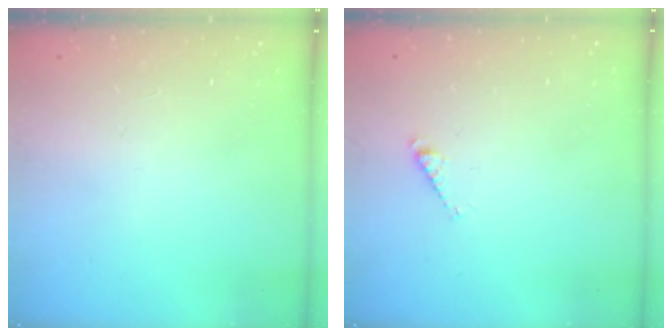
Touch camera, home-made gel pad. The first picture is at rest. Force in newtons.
{"total": 2.9, "press": 2.9, "slide": 0.3}